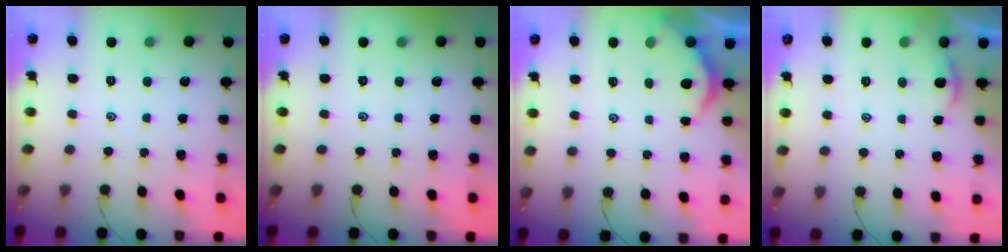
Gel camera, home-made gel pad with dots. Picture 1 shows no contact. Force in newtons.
{"total": 0.0}
{"total": 2.6, "press": 2.5, "slide": 0.2}
{"total": 1.2, "press": 1.2, "slide": 0.1}